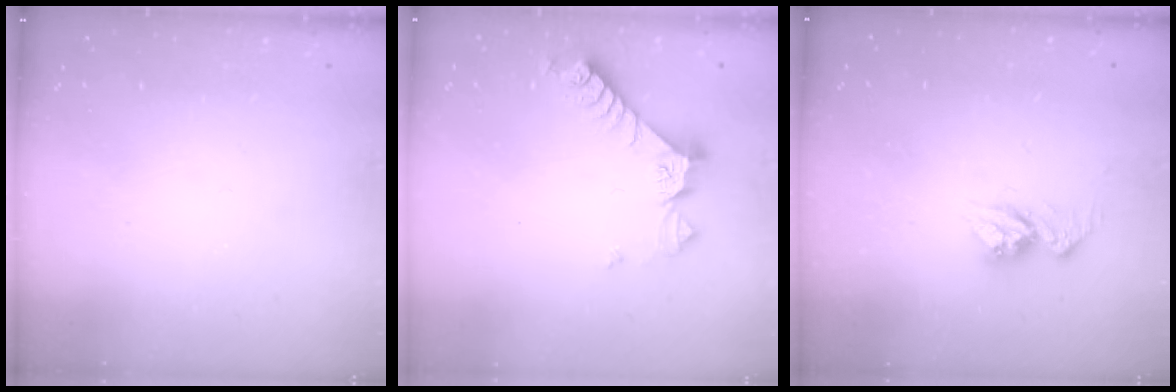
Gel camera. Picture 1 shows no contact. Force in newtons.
{"total": 8.2, "press": 8.1, "slide": 0.8}
{"total": 10.0, "press": 9.9, "slide": 0.8}